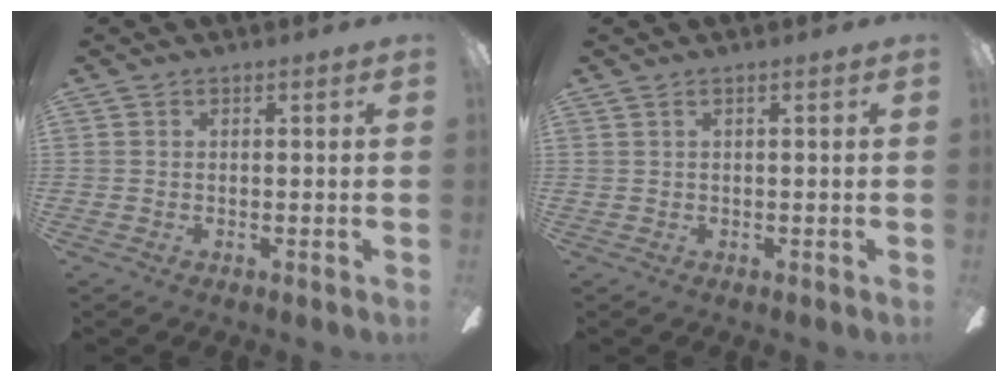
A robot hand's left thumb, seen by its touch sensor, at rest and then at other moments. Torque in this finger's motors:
{"motor_torque": [0.03, -0.02, -0.07, -0.07, 0.00]}